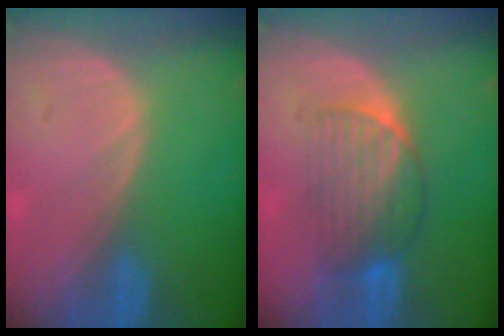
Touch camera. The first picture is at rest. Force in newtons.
{"total": 6.7, "press": 6.4, "slide": 1.8}